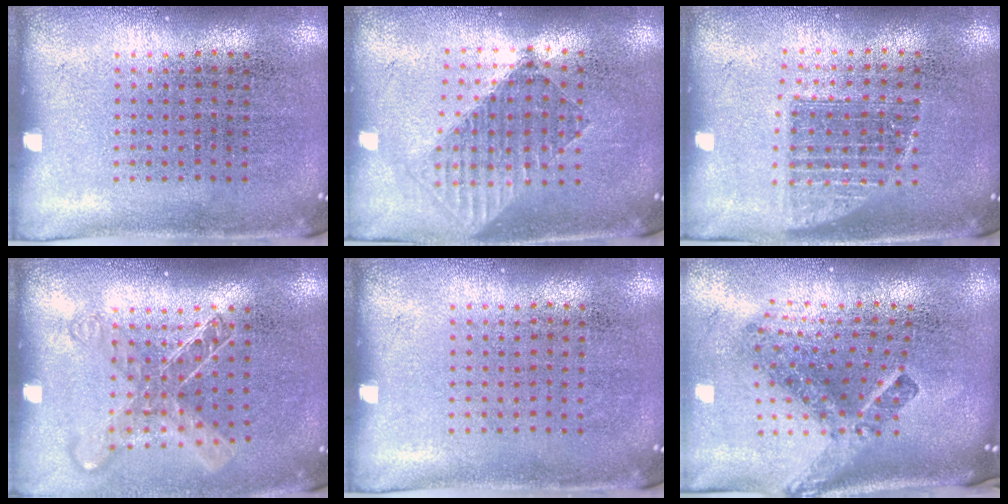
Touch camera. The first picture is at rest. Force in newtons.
{"total": 1.5, "press": 1.2, "slide": 0.8}
{"total": 1.3, "press": 1.1, "slide": 0.7}
{"total": 1.7, "press": 1.3, "slide": 1.0}
{"total": 0.0}
{"total": 2.9, "press": 1.7, "slide": 2.3}